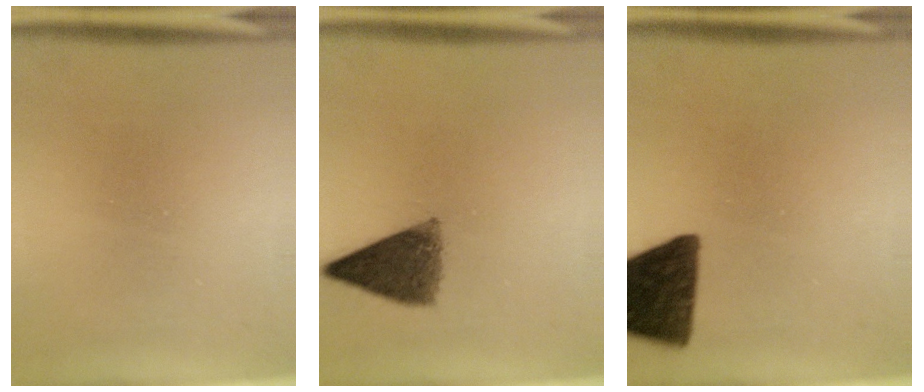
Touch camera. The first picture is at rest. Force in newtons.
{"total": 7.4}
{"total": 14.4}